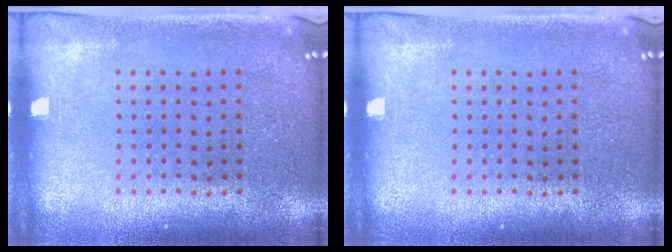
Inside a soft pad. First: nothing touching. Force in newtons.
{"total": 0.0}